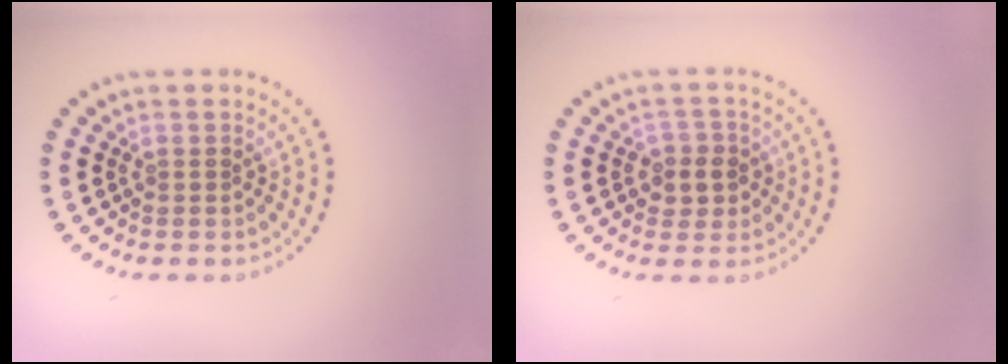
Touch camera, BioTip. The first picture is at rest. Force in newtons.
{"total": 2.6, "press": 2.4, "slide": 0.9}